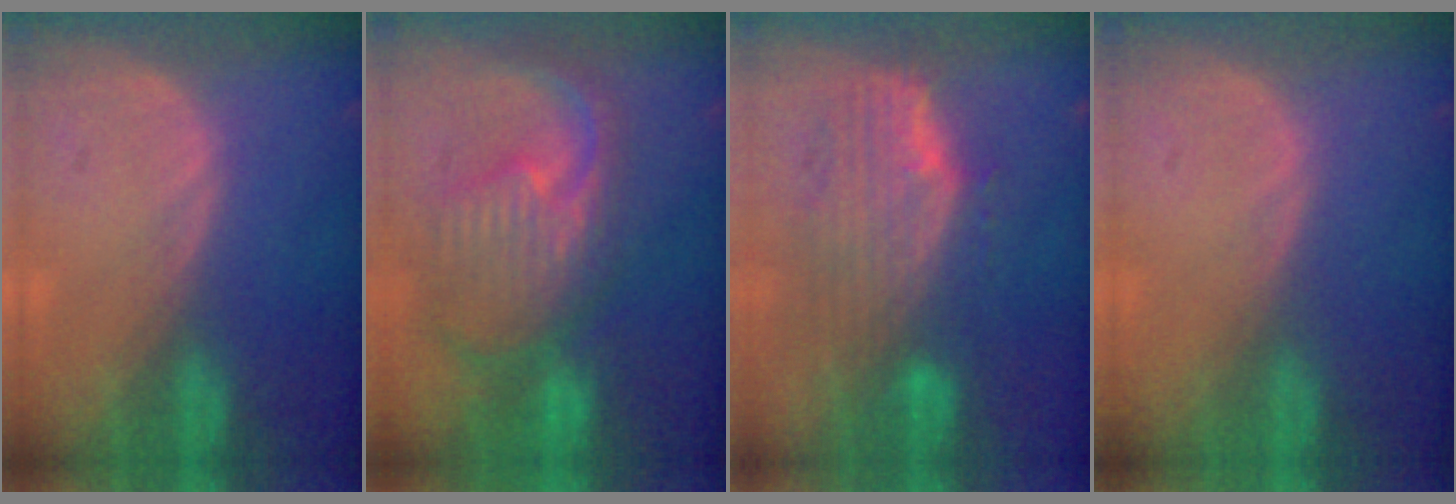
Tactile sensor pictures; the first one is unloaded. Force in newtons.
{"total": 11.6, "press": 10.1, "slide": 5.8}
{"total": 10.0, "press": 8.9, "slide": 4.7}
{"total": 0.0}